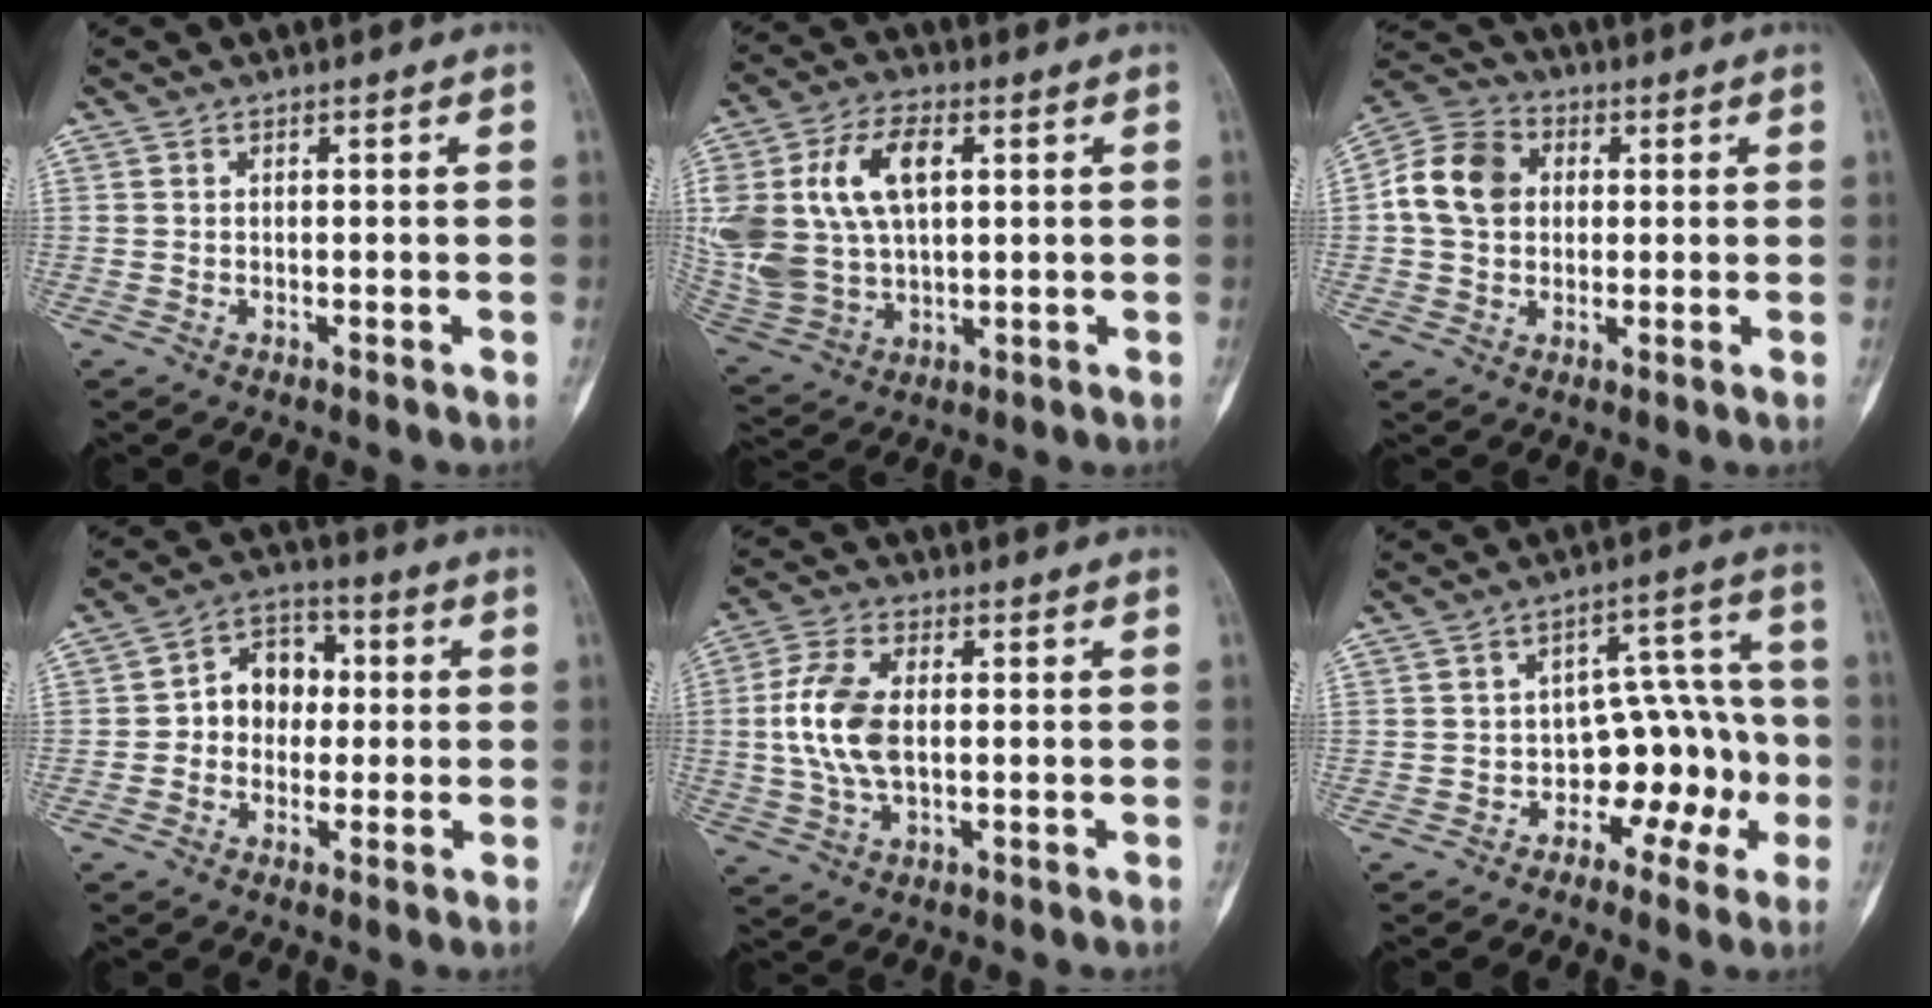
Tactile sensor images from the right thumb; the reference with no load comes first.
{"total": 18.8, "force": [4.2, 11.5, 14.3], "torque": [-0.299, 0.003, 0.087]}
{"total": 11.0, "force": [1.3, 8.8, 6.4], "torque": [-0.104, 0.019, 0.013]}
{"total": 8.8, "force": [0.2, 7.0, 5.4], "torque": [-0.046, 0.026, -0.008]}
{"total": 10.7, "force": [0.3, 5.9, 8.9], "torque": [-0.193, 0.008, 0.007]}
{"total": 10.6, "force": [-3.5, 7.2, 7.0], "torque": [-0.047, 0.062, -0.051]}